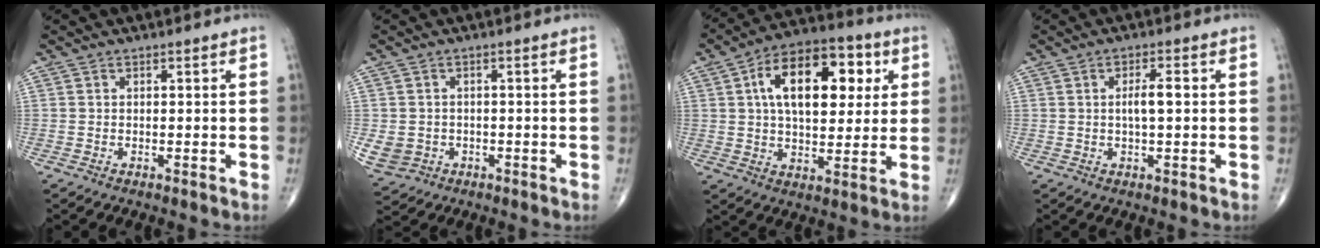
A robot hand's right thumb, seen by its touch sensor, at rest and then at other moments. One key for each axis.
{"total": 5.3, "fx": -1.3, "fy": 4.7, "fz": 1.8, "tx": -0.042, "ty": 0.005, "tz": -0.011}
{"total": 18.6, "fx": 4.9, "fy": 10.4, "fz": 14.7, "tx": -0.192, "ty": 0.010, "tz": 0.072}
{"total": 3.5, "fx": 0.3, "fy": 1.0, "fz": 3.4, "tx": -0.062, "ty": 0.003, "tz": 0.003}